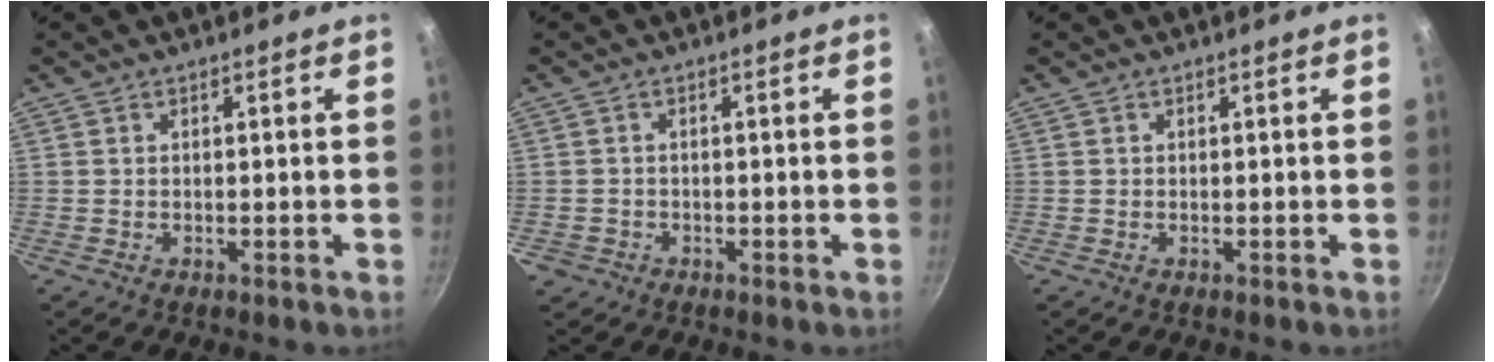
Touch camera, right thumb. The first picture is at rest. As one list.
[{"total": 1.9, "force": [-1.0, 1.6, 0.1], "torque": [0.002, 0.006, -0.020]}, {"total": 0.0}]